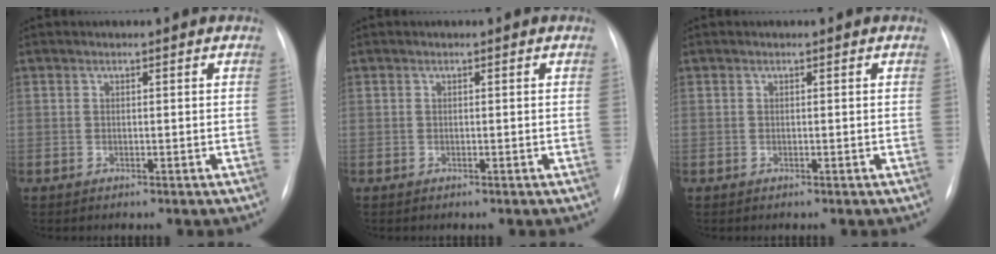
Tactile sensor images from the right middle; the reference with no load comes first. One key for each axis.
{"total": 0.0}
{"total": 0.0}